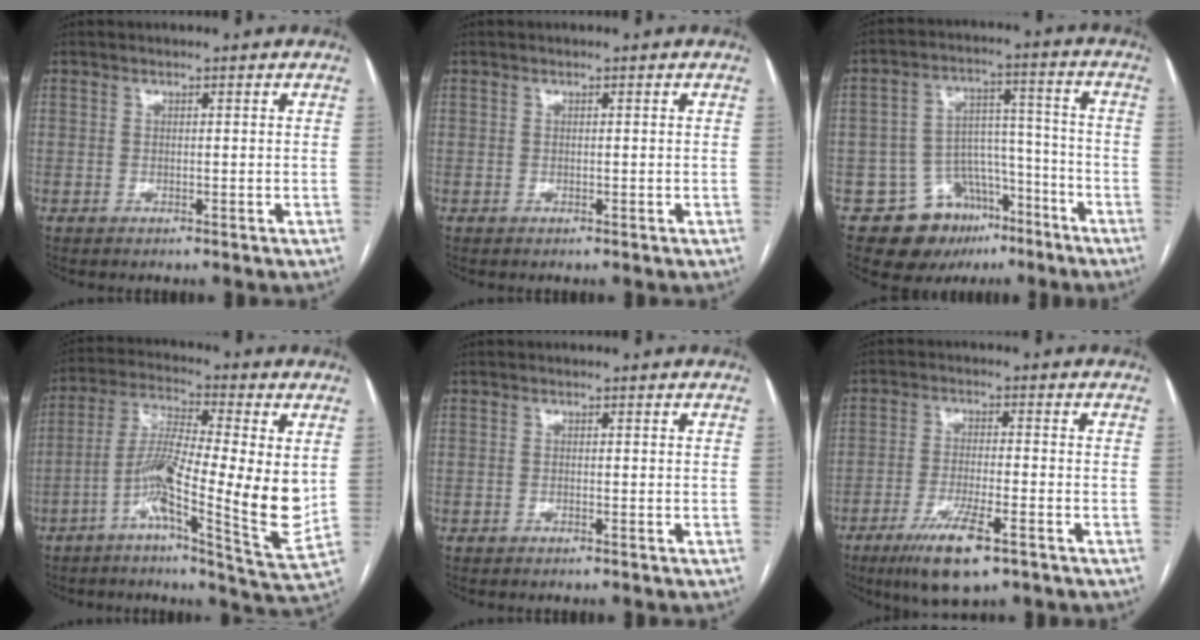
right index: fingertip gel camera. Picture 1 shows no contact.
{"total": 0.0}
{"total": 11.8, "force": [-7.4, 8.2, 4.0], "torque": [-0.048, 0.057, -0.105]}
{"total": 15.1, "force": [-1.5, 1.8, 14.9], "torque": [-0.266, -0.002, -0.035]}
{"total": 0.0}
{"total": 9.0, "force": [-5.3, 1.5, 7.1], "torque": [-0.135, -0.019, -0.089]}